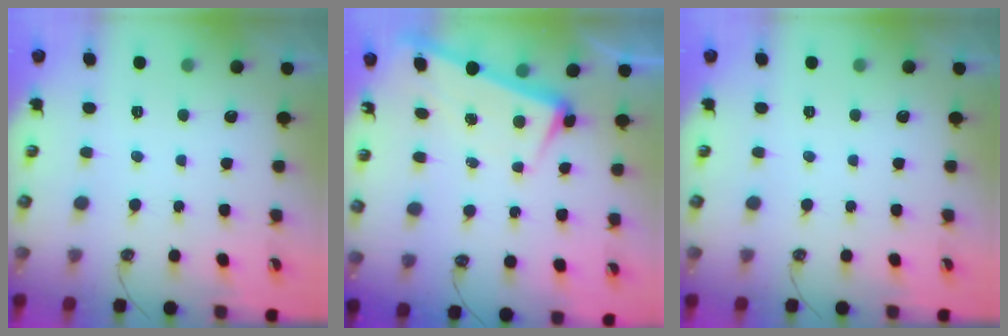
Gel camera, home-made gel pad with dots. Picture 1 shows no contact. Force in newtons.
{"total": 3.0, "press": 2.8, "slide": 1.0}
{"total": 0.0}